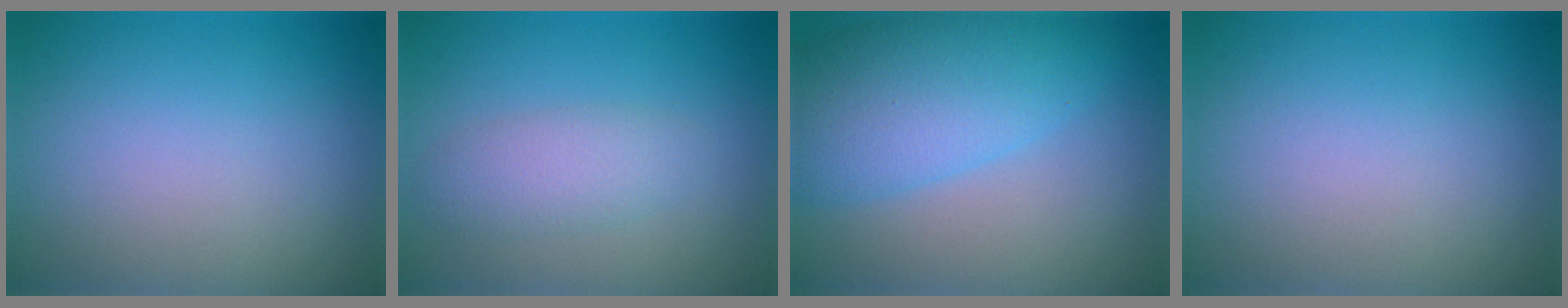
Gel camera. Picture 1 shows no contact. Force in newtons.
{"total": 2.7, "press": 2.7, "slide": 0.0}
{"total": 7.6, "press": 7.6, "slide": 0.3}
{"total": 0.0}